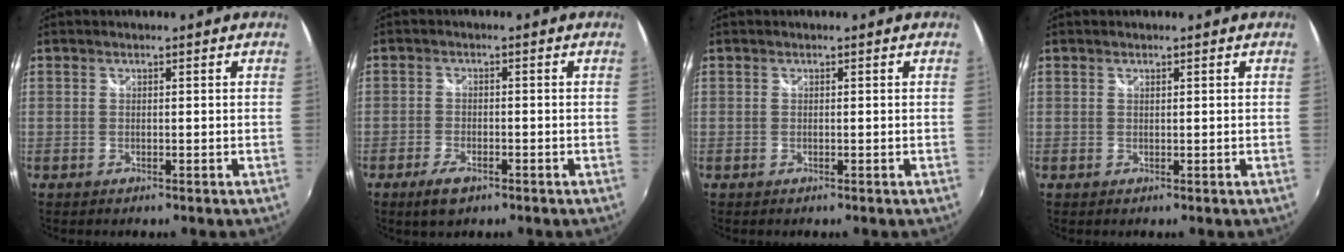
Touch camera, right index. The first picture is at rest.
{"total": 4.2, "force": [-2.7, 1.8, 2.7], "torque": [-0.067, -0.008, -0.050]}
{"total": 0.0}
{"total": 0.0}